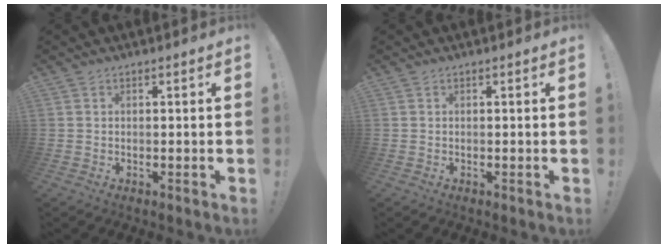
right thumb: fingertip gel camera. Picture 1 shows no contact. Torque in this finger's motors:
{"motor_torque": [0.09, -0.03, 0.10, -0.07, 0.00]}